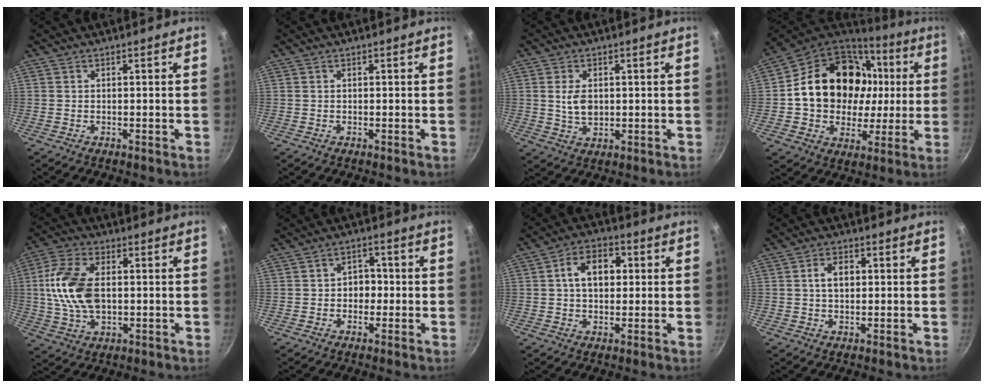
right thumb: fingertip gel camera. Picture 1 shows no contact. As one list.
[{"total": 0.0}, {"total": 5.1, "force": [0.7, 3.3, 3.8], "torque": [-0.063, -0.006, 0.016]}, {"total": 24.4, "force": [3.9, 19.4, 14.3], "torque": [-0.224, 0.030, 0.075]}, {"total": 13.6, "force": [0.9, 8.3, 10.8], "torque": [-0.202, 0.011, 0.011]}, {"total": 4.4, "force": [-0.5, 3.6, 2.5], "torque": [-0.001, 0.012, -0.010]}, {"total": 9.0, "force": [1.5, 6.2, 6.3], "torque": [-0.075, 0.015, 0.013]}, {"total": 4.5, "force": [0.6, 3.0, 3.2], "torque": [-0.042, 0.010, 0.008]}]